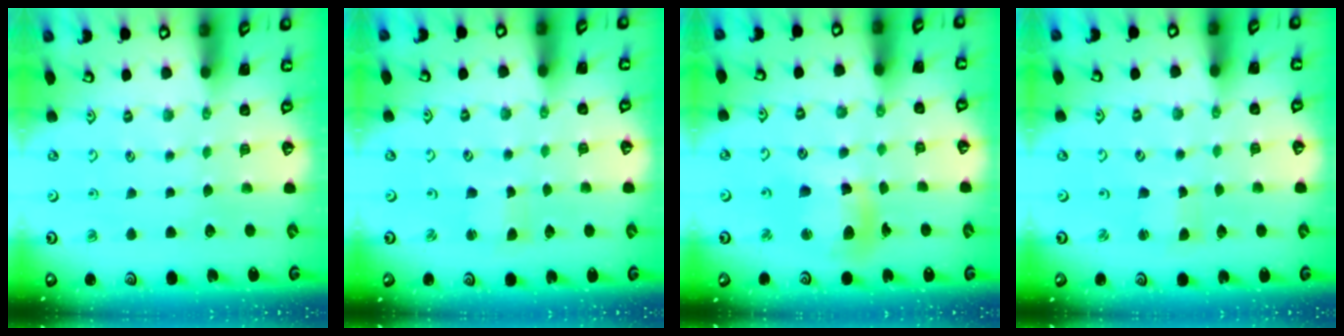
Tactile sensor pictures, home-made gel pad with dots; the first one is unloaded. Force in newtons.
{"total": 1.3, "press": 1.3, "slide": 0.1}
{"total": 11.0, "press": 10.8, "slide": 1.7}
{"total": 1.3, "press": 1.3, "slide": 0.1}